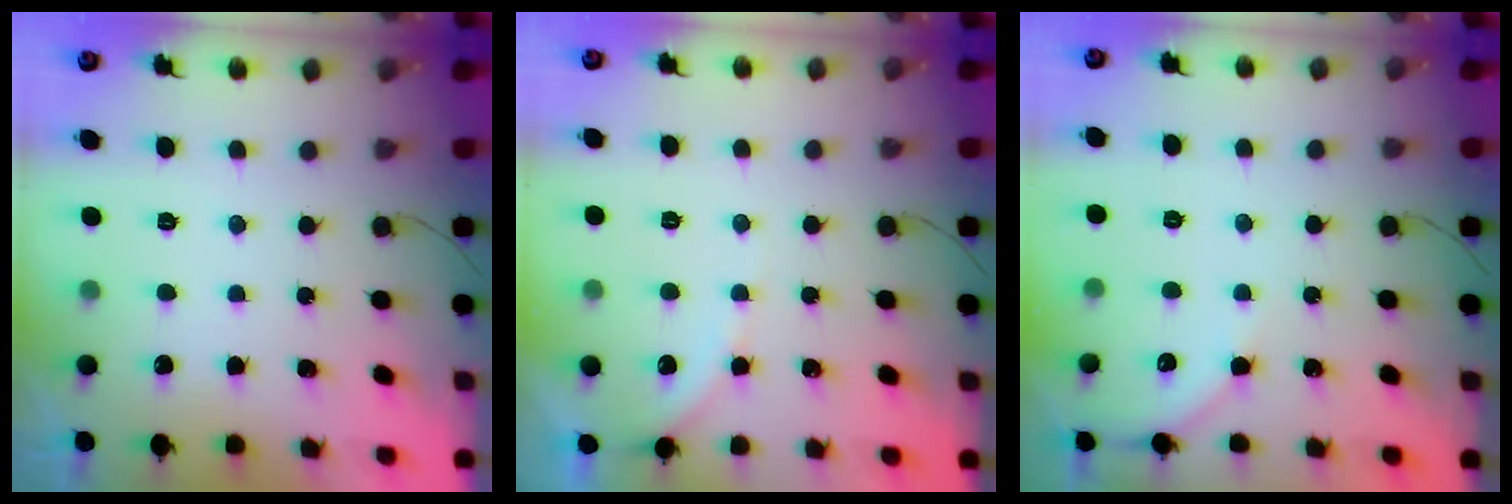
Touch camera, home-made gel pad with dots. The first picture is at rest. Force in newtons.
{"total": 3.3, "press": 3.2, "slide": 0.6}
{"total": 4.5, "press": 4.4, "slide": 0.8}